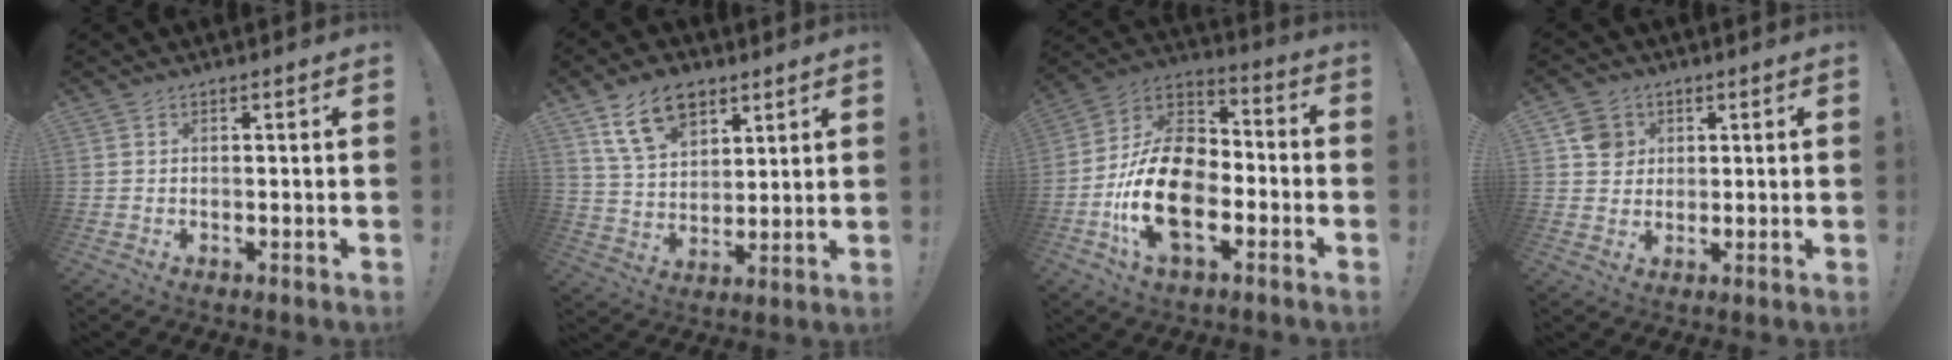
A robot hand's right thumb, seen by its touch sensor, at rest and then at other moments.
{"total": 13.8, "force": [7.9, 8.8, 7.1], "torque": [-0.117, -0.028, 0.151]}
{"total": 21.1, "force": [-6.3, 13.2, 15.2], "torque": [-0.284, 0.033, -0.100]}
{"total": 7.0, "force": [2.5, 6.3, 1.7], "torque": [-0.009, -0.002, 0.048]}